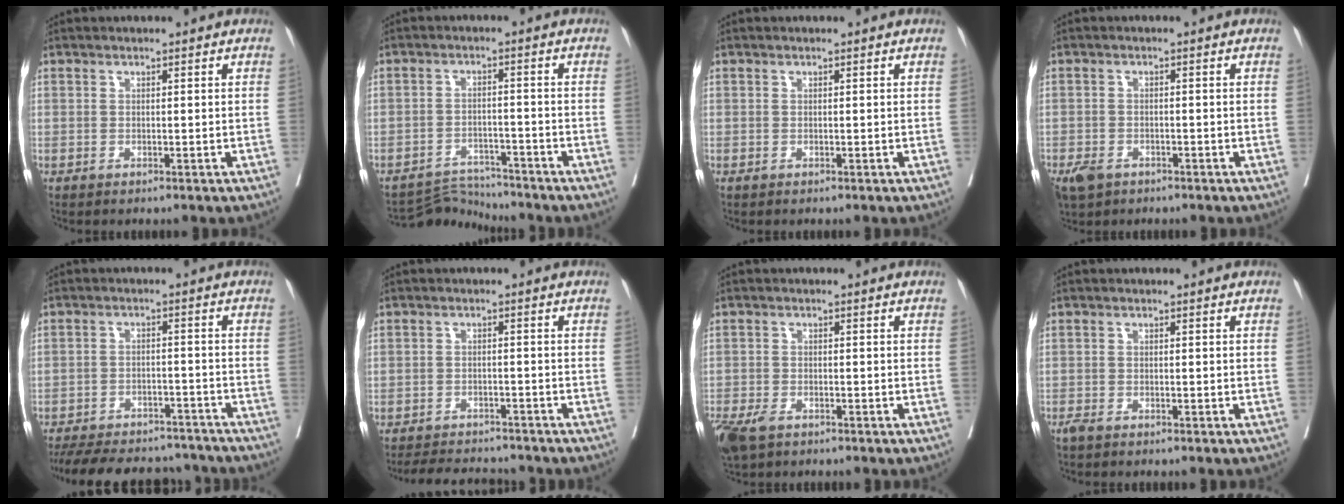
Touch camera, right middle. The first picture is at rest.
{"total": 5.0, "force": [-4.8, -0.4, -1.6], "torque": [0.022, -0.001, -0.079]}
{"total": 0.0}
{"total": 4.1, "force": [-2.6, 2.6, 1.6], "torque": [-0.029, -0.002, -0.041]}
{"total": 19.3, "force": [-17.2, 5.7, 6.5], "torque": [-0.161, -0.010, -0.236]}
{"total": 7.5, "force": [-7.0, 2.1, 1.6], "torque": [-0.025, -0.002, -0.100]}
{"total": 6.7, "force": [-4.5, 3.3, 3.8], "torque": [-0.080, -0.011, -0.079]}
{"total": 1.0, "force": [-0.9, 0.3, 0.4], "torque": [-0.013, -0.002, -0.017]}